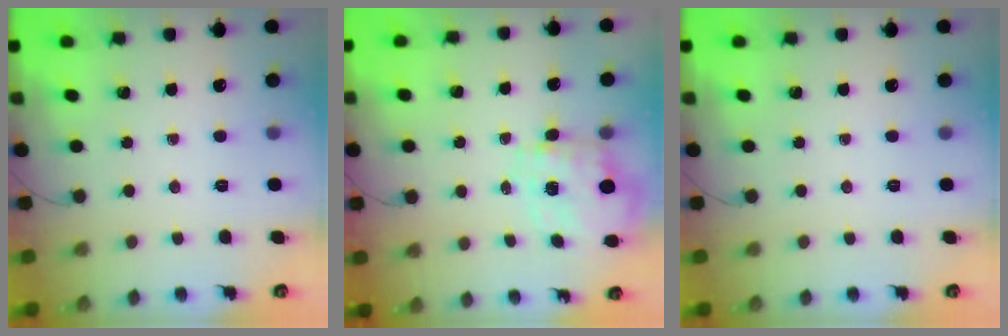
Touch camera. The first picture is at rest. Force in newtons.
{"total": 2.9, "press": 2.7, "slide": 1.1}
{"total": 0.0}